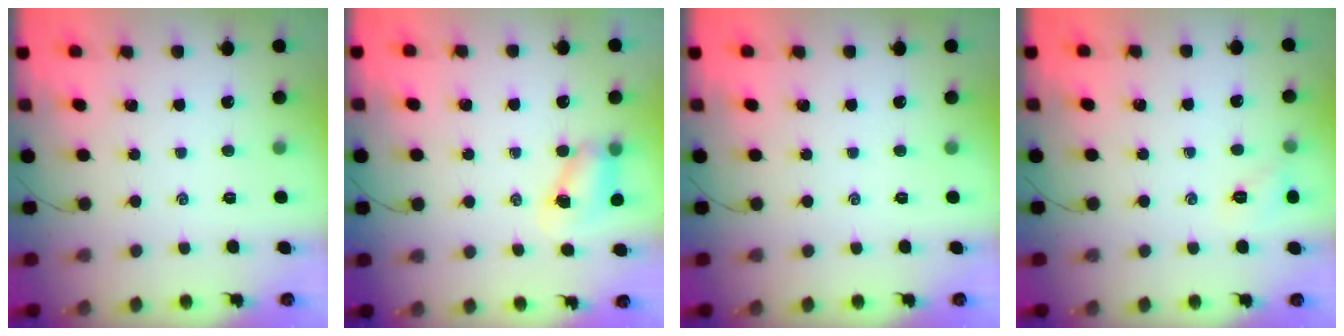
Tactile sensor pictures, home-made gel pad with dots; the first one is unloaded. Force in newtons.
{"total": 6.0, "press": 5.9, "slide": 0.8}
{"total": 0.0}
{"total": 6.6, "press": 6.3, "slide": 1.8}